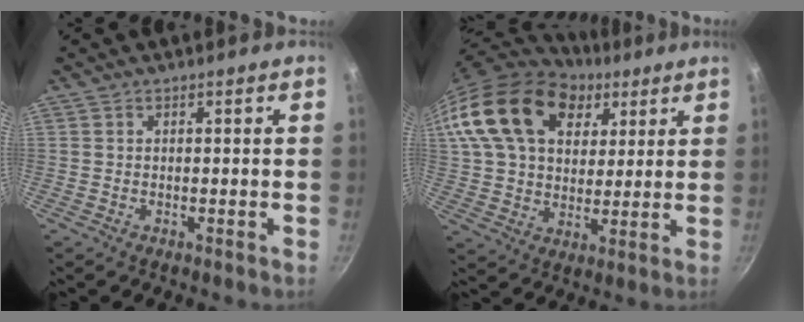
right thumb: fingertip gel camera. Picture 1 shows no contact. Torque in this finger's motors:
{"motor_torque": [0.98, 3.02, 0.80, -0.54, 0.23]}